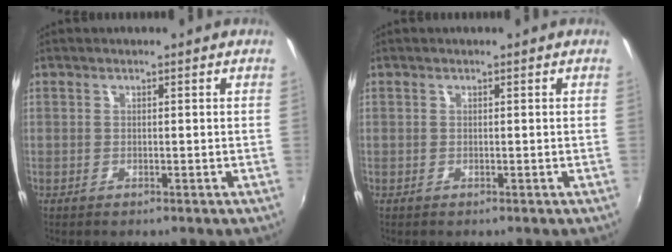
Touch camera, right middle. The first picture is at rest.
{"total": 0.0}